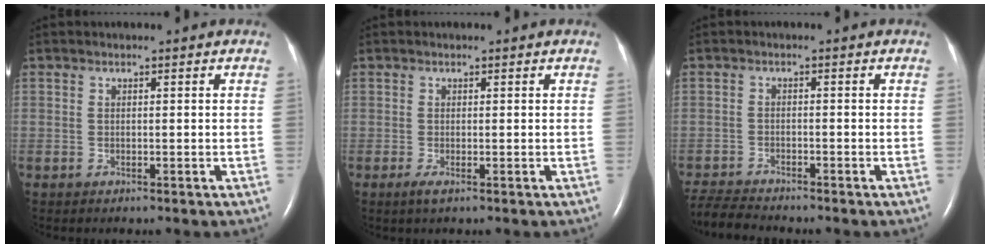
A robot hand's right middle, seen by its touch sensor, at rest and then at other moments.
{"total": 1.3, "force": [-0.7, 0.1, 1.0], "torque": [-0.026, -0.005, -0.015]}
{"total": 5.7, "force": [-5.6, 0.1, 1.0], "torque": [-0.022, -0.018, -0.100]}